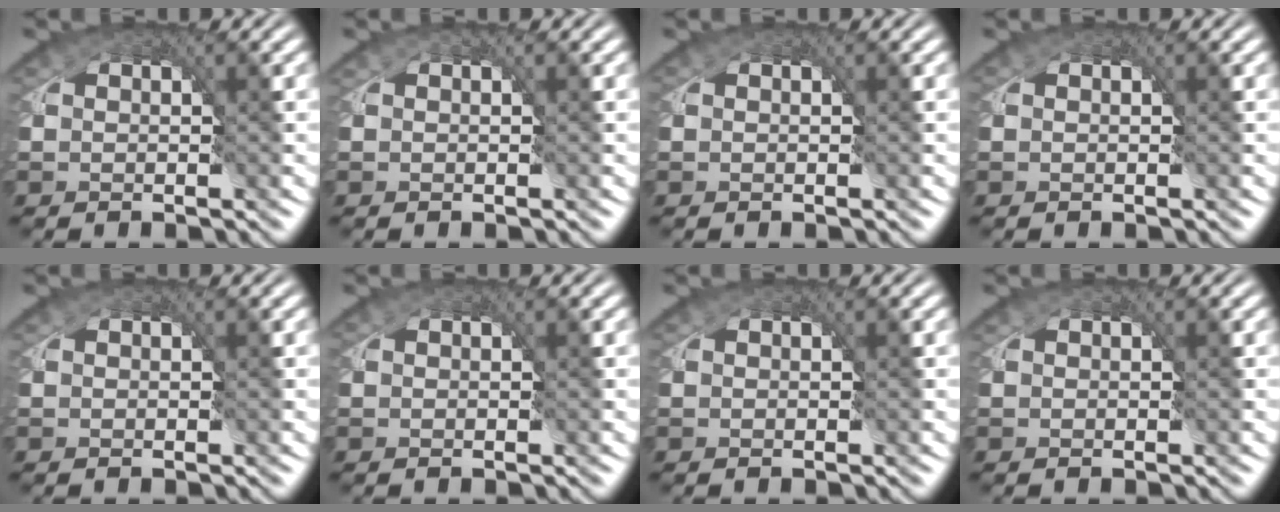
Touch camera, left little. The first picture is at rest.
{"total": 0.6, "force": [0.1, 0.4, 0.5], "torque": [-0.012, -0.001, 0.002]}
{"total": 0.0}
{"total": 0.0}
{"total": 0.0}
{"total": 0.0}
{"total": 0.0}
{"total": 0.0}